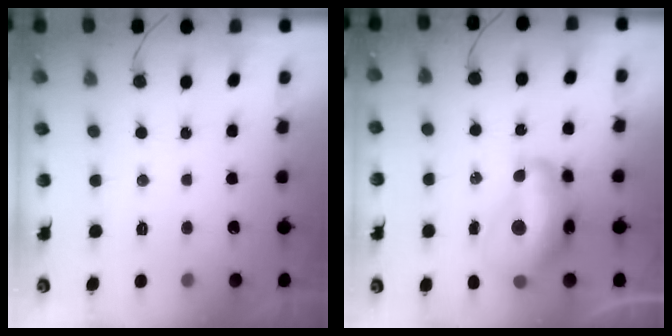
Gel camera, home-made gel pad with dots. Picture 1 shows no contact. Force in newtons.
{"total": 15.3, "press": 15.2, "slide": 1.5}